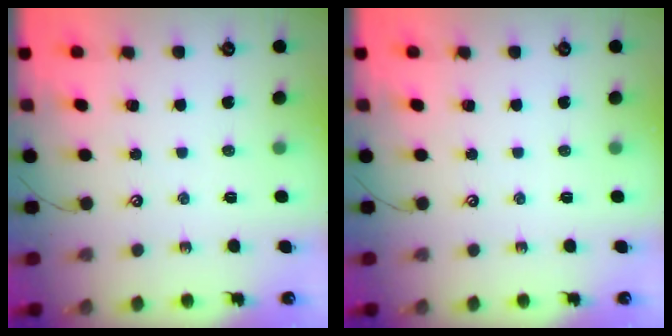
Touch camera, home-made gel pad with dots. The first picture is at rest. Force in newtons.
{"total": 0.0}